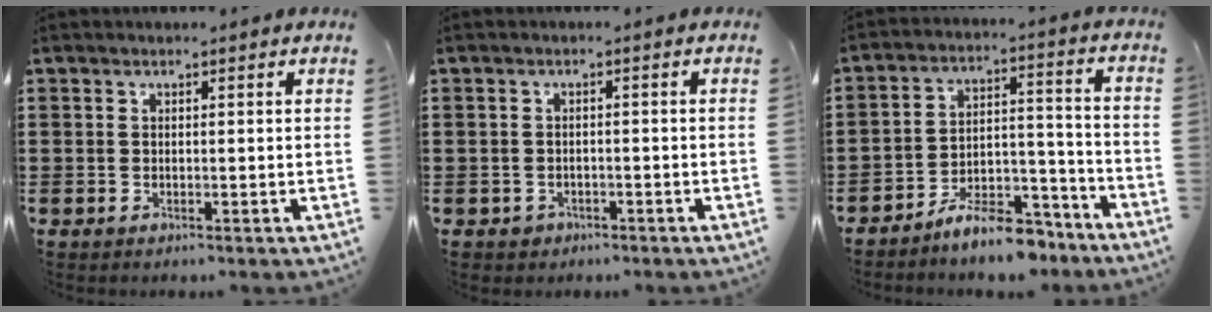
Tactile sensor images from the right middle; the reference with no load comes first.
{"total": 1.0, "force": [-0.7, 0.7, 0.0], "torque": [-0.004, 0.003, -0.016]}
{"total": 8.6, "force": [-7.8, 1.9, 3.0], "torque": [-0.041, 0.029, -0.144]}